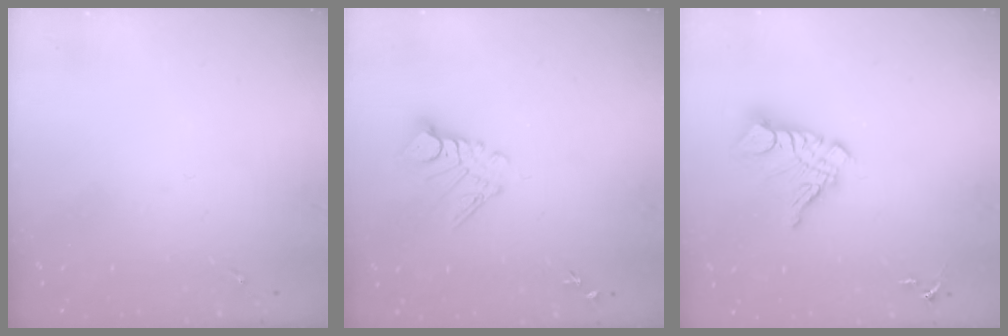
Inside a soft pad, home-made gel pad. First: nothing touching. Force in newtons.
{"total": 8.9, "press": 8.9, "slide": 0.8}
{"total": 12.1, "press": 12.0, "slide": 1.1}